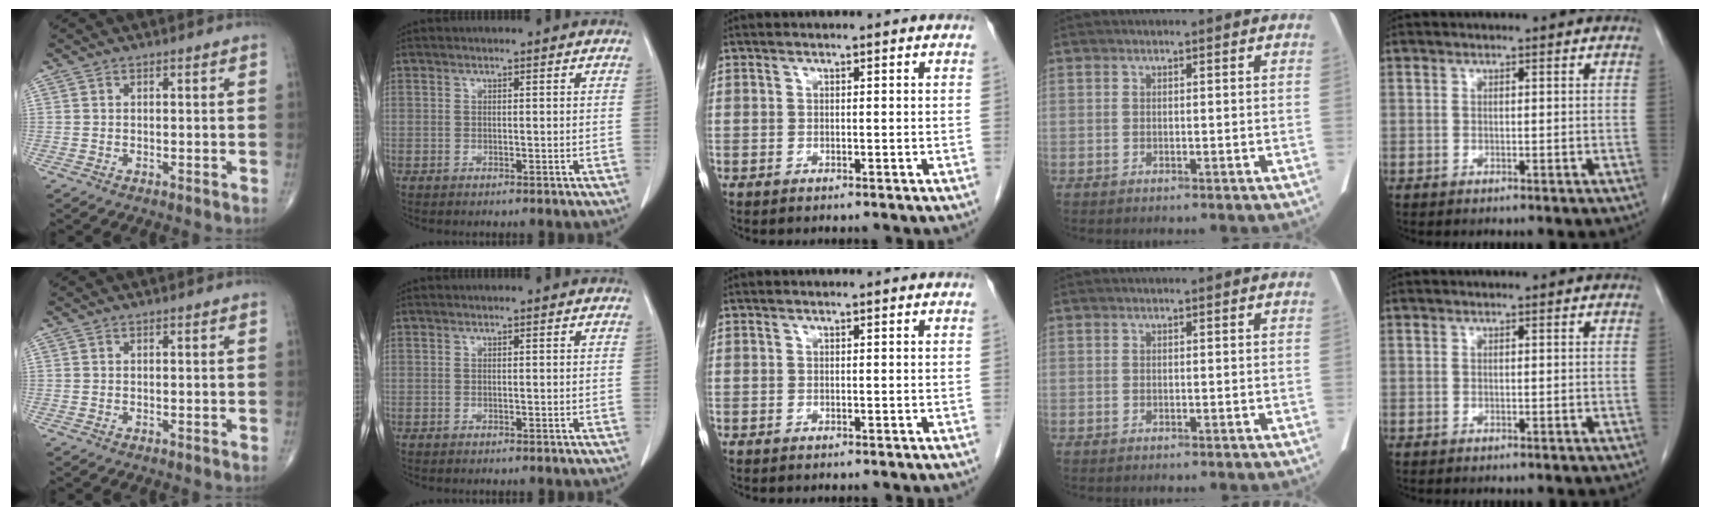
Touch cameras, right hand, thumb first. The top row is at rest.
{}